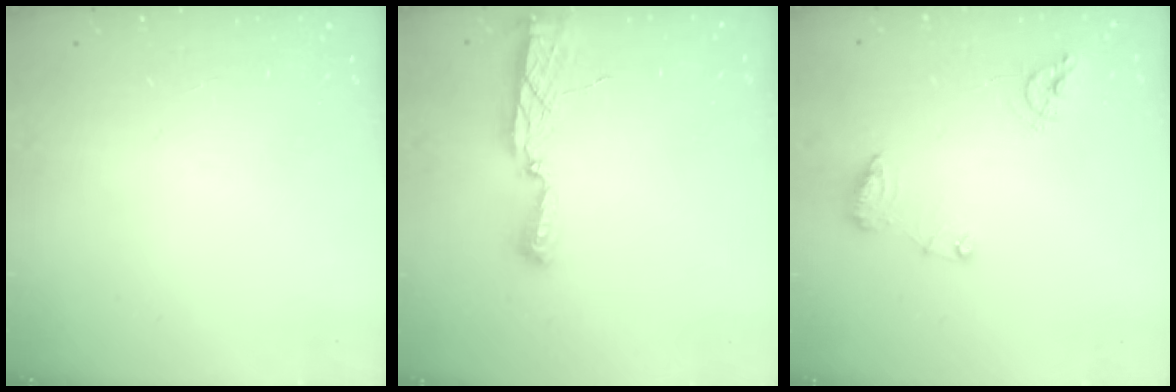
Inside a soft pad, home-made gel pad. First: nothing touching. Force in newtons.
{"total": 8.1, "press": 8.0, "slide": 0.5}
{"total": 8.9, "press": 8.9, "slide": 1.0}